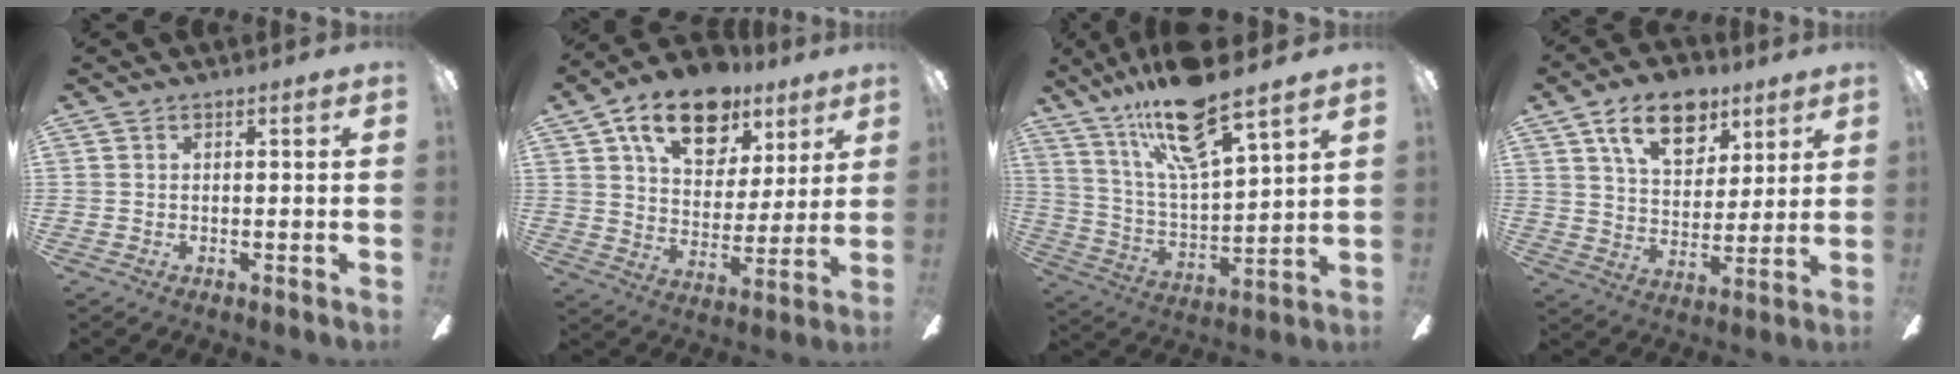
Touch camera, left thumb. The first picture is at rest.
{"total": 17.9, "force": [11.2, 10.5, 9.1], "torque": [-0.141, -0.055, 0.198]}
{"total": 18.6, "force": [13.3, 4.5, 12.2], "torque": [-0.235, -0.071, 0.223]}
{"total": 14.6, "force": [8.6, 8.5, 8.2], "torque": [-0.118, -0.028, 0.153]}